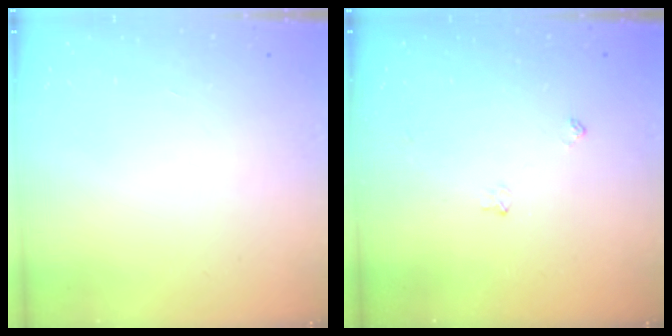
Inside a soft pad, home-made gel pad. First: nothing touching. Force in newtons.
{"total": 3.5, "press": 3.4, "slide": 0.6}